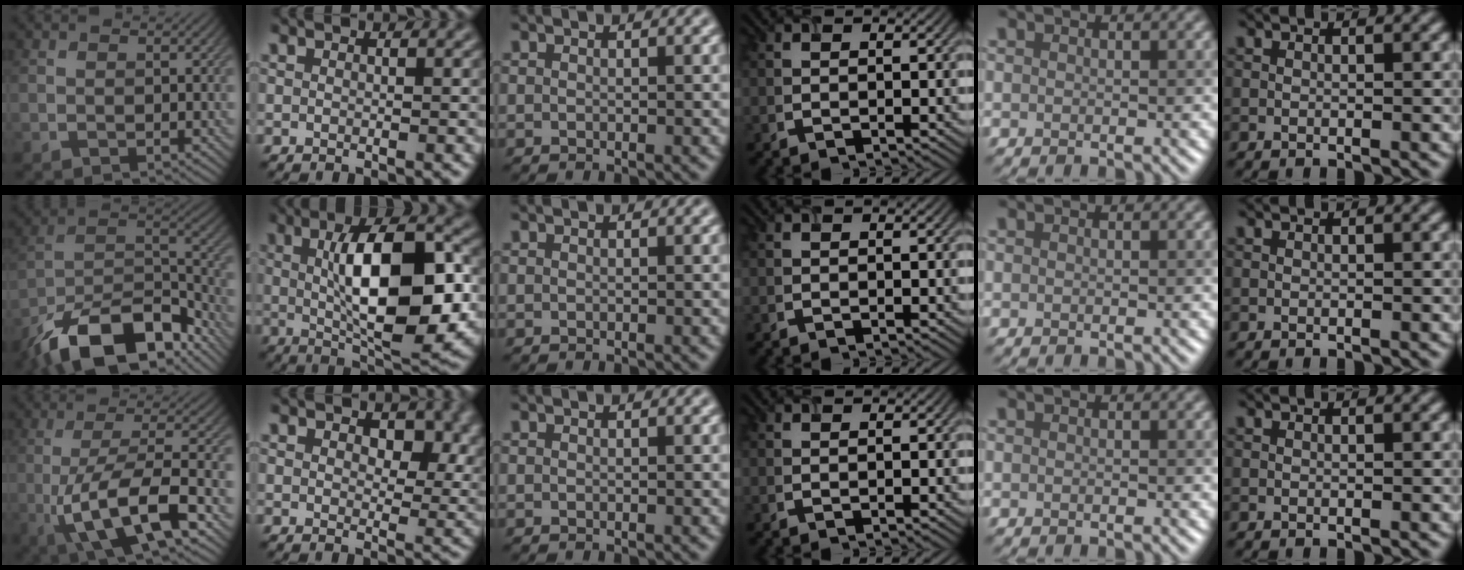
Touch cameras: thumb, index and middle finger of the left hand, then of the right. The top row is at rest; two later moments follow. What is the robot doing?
{"motion": "extract", "object": "airpods case & airpods"}